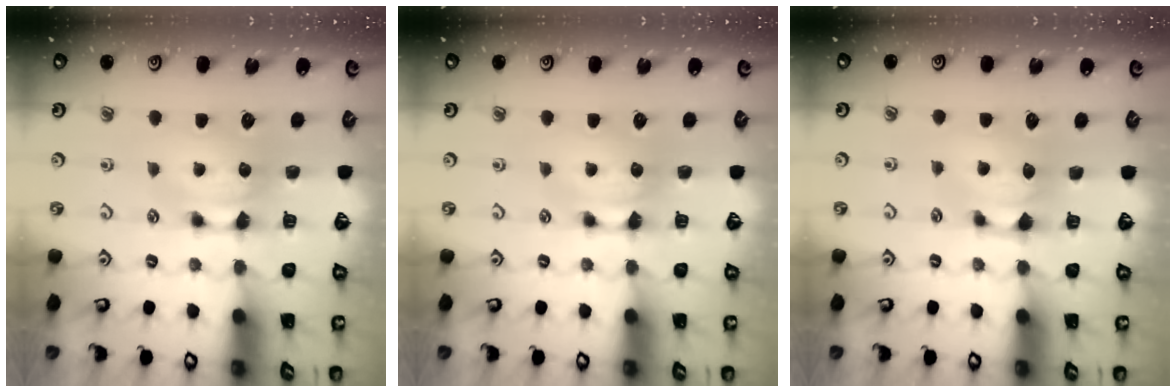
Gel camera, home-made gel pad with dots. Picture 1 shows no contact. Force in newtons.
{"total": 0.0}
{"total": 0.9, "press": 0.2, "slide": 0.8}